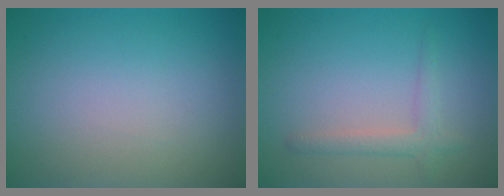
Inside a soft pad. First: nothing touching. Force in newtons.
{"total": 2.0, "press": 1.9, "slide": 0.1}